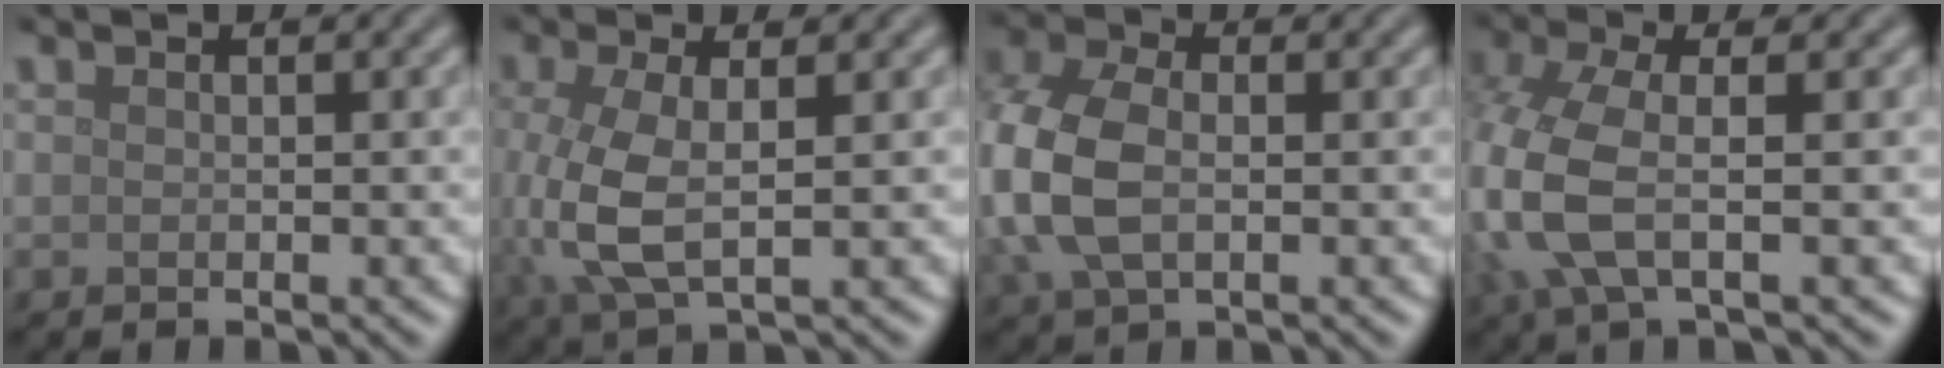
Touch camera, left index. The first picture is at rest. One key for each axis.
{"total": 5.6, "fx": -0.1, "fy": 2.4, "fz": 5.1, "tx": -0.129, "ty": -0.006, "tz": -0.001}
{"total": 7.5, "fx": -0.2, "fy": 4.9, "fz": 5.7, "tx": -0.162, "ty": 0.002, "tz": -0.010}
{"total": 5.7, "fx": -1.2, "fy": 2.2, "fz": 5.2, "tx": -0.143, "ty": -0.007, "tz": -0.027}